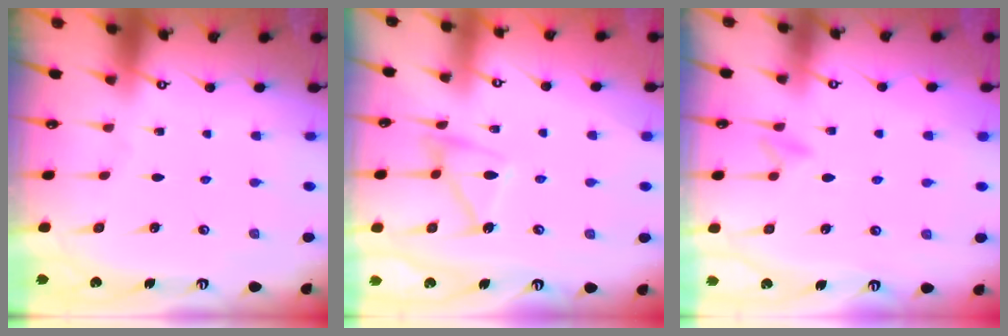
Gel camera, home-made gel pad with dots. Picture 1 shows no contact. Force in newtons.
{"total": 12.4, "press": 12.3, "slide": 0.7}
{"total": 7.3, "press": 7.2, "slide": 0.7}